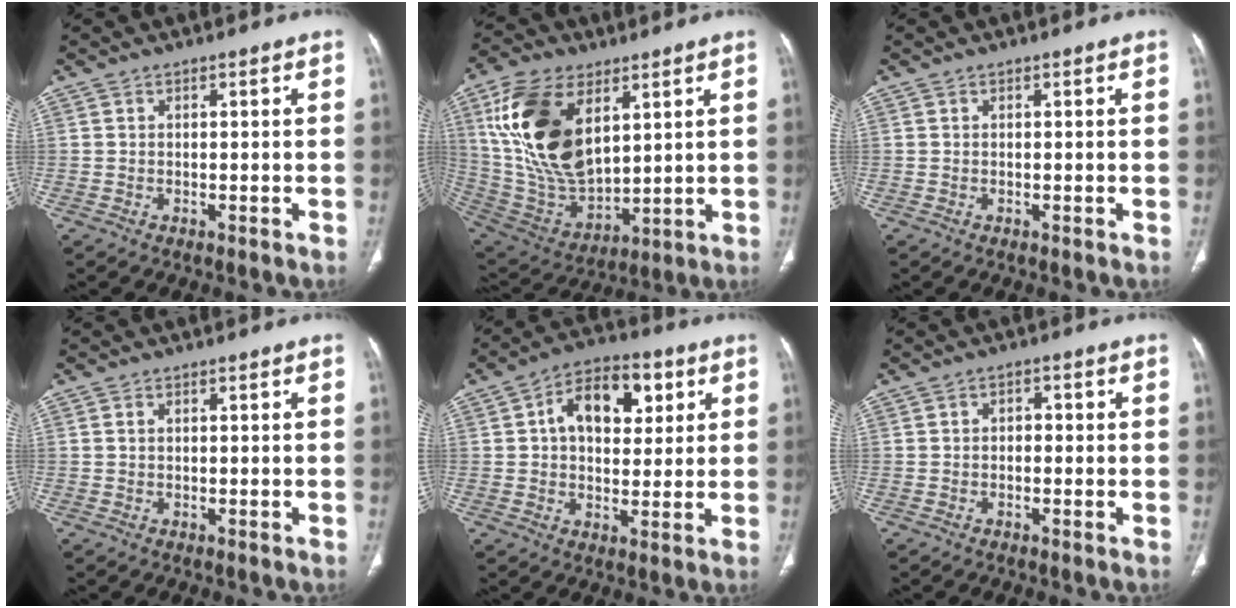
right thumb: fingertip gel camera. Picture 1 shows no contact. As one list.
[{"total": 22.0, "force": [7.7, 12.1, 16.7], "torque": [-0.305, -0.034, 0.156]}, {"total": 0.0}, {"total": 0.6, "force": [0.1, 0.4, 0.4], "torque": [-0.010, 0.003, 0.003]}, {"total": 13.3, "force": [3.9, 8.4, 9.6], "torque": [-0.110, 0.008, 0.056]}, {"total": 1.8, "force": [-0.2, 1.3, 1.2], "torque": [-0.009, 0.008, -0.009]}]